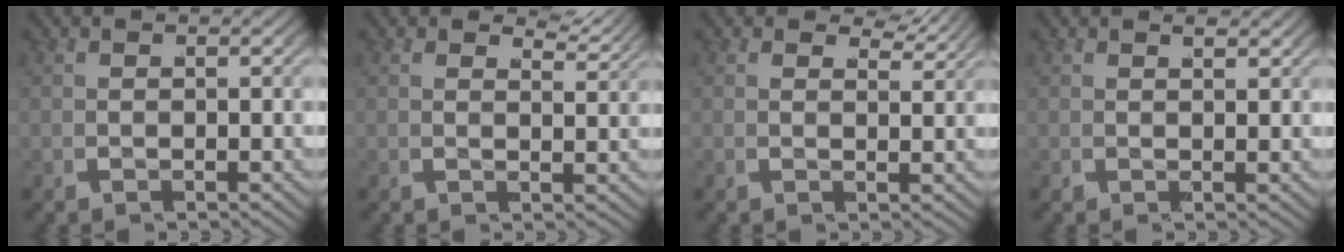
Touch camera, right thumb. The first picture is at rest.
{"total": 2.7, "force": [2.6, 0.3, 0.7], "torque": [-0.007, 0.000, 0.036]}
{"total": 2.4, "force": [2.4, 0.1, 0.3], "torque": [-0.003, -0.001, 0.035]}
{"total": 1.1, "force": [1.1, -0.2, 0.1], "torque": [-0.010, 0.000, 0.019]}